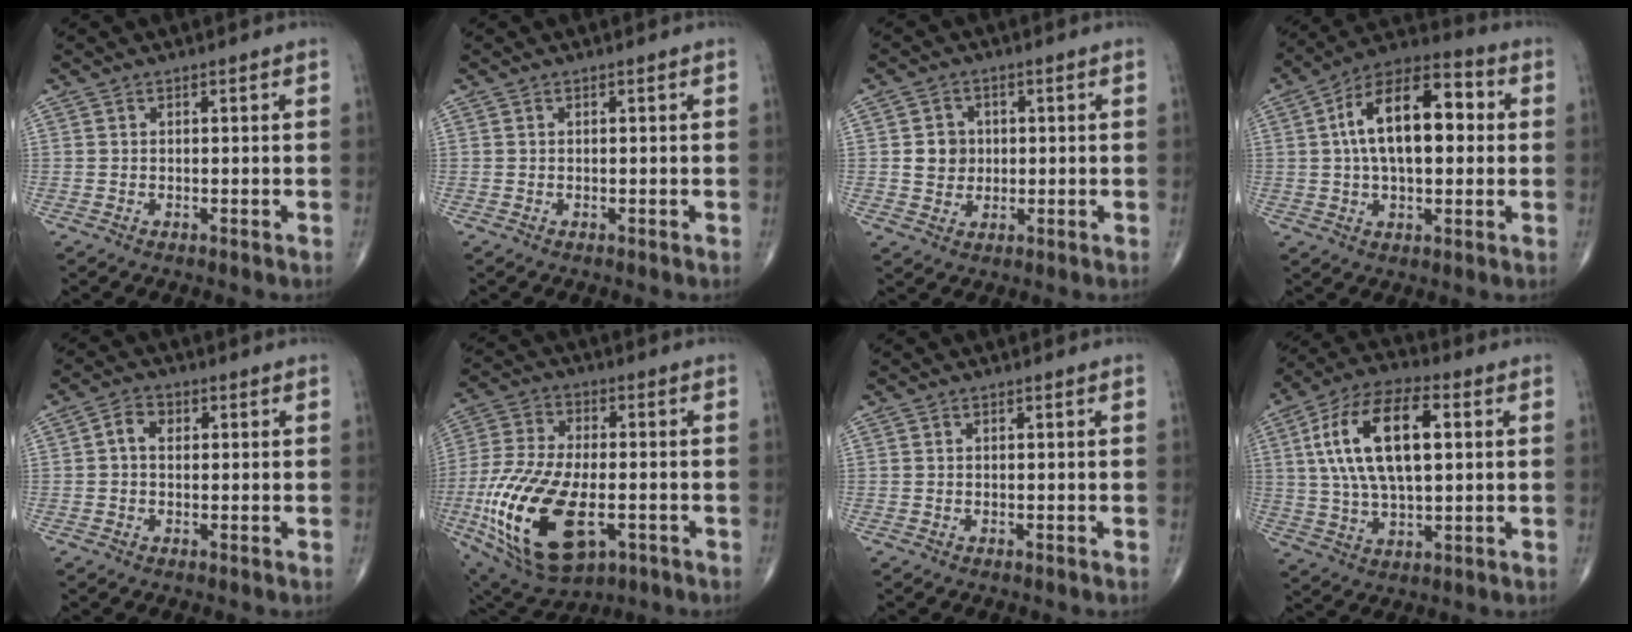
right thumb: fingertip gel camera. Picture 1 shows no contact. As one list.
[{"total": 0.0}, {"total": 4.8, "force": [0.4, 4.4, 2.0], "torque": [-0.011, 0.002, 0.007]}, {"total": 17.5, "force": [2.3, 8.9, 14.9], "torque": [-0.233, 0.032, 0.029]}, {"total": 3.3, "force": [0.4, 2.4, 2.2], "torque": [-0.035, 0.014, 0.004]}, {"total": 24.0, "force": [-6.7, 12.2, 19.5], "torque": [-0.421, -0.009, -0.103]}, {"total": 0.0}, {"total": 17.7, "force": [3.7, 8.3, 15.2], "torque": [-0.283, 0.015, 0.065]}]